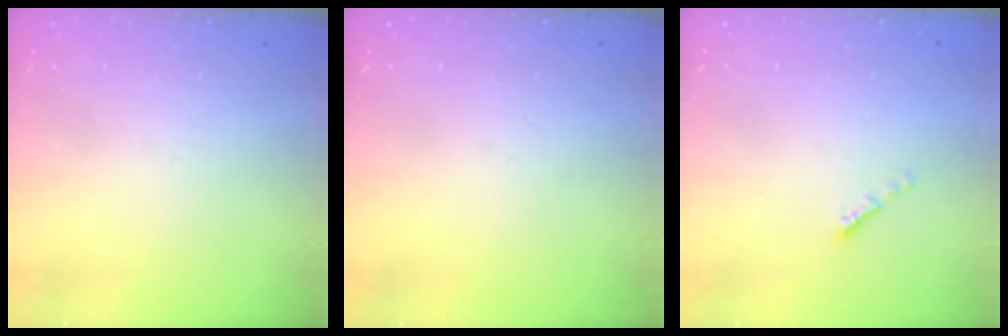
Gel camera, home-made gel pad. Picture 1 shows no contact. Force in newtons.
{"total": 0.0}
{"total": 0.0}